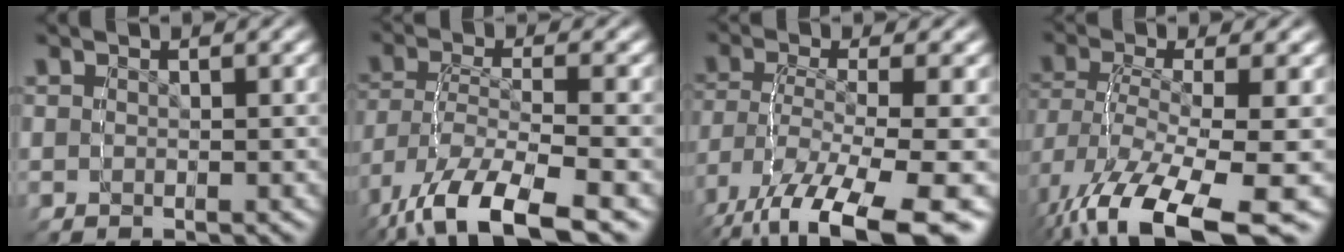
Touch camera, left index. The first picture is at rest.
{"total": 3.7, "force": [-1.6, 2.2, 2.5], "torque": [-0.074, -0.001, -0.017]}
{"total": 3.3, "force": [-1.5, 1.7, 2.3], "torque": [-0.062, -0.001, -0.015]}
{"total": 4.4, "force": [-1.9, 2.4, 3.2], "torque": [-0.083, -0.015, -0.013]}